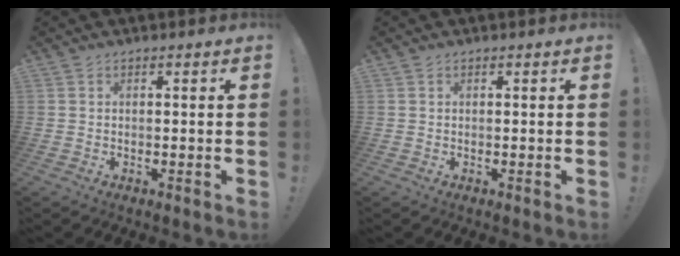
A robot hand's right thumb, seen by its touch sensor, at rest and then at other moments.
{"total": 0.0}